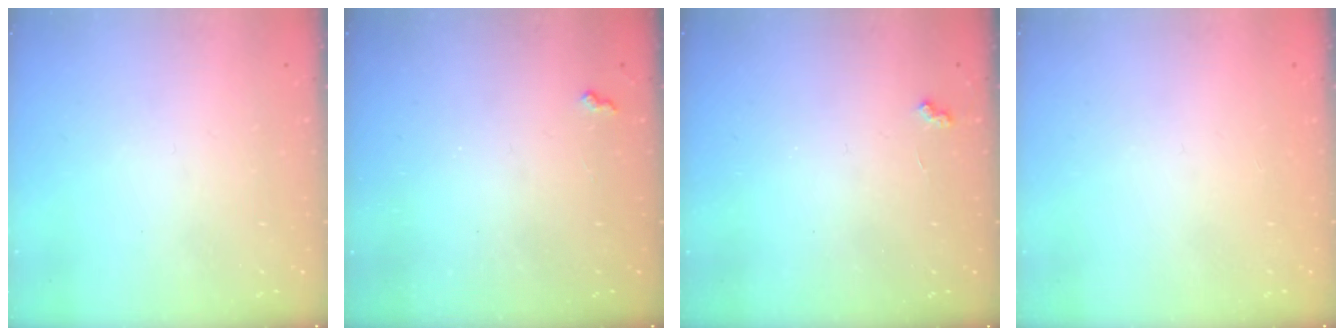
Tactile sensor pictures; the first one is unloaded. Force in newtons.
{"total": 5.0, "press": 5.0, "slide": 0.7}
{"total": 2.9, "press": 2.8, "slide": 0.6}
{"total": 1.1, "press": 1.0, "slide": 0.1}